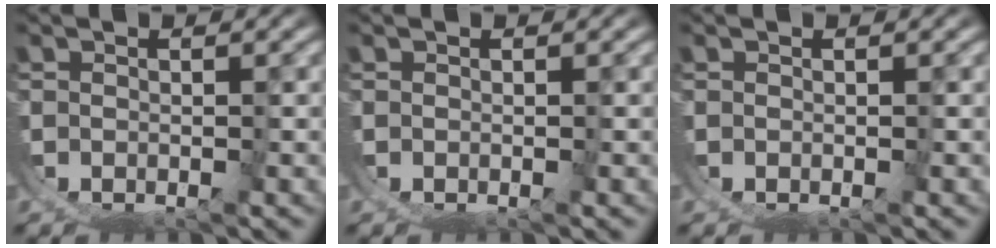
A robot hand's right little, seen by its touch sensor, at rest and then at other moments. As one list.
[{"total": 0.0}, {"total": 0.0}]